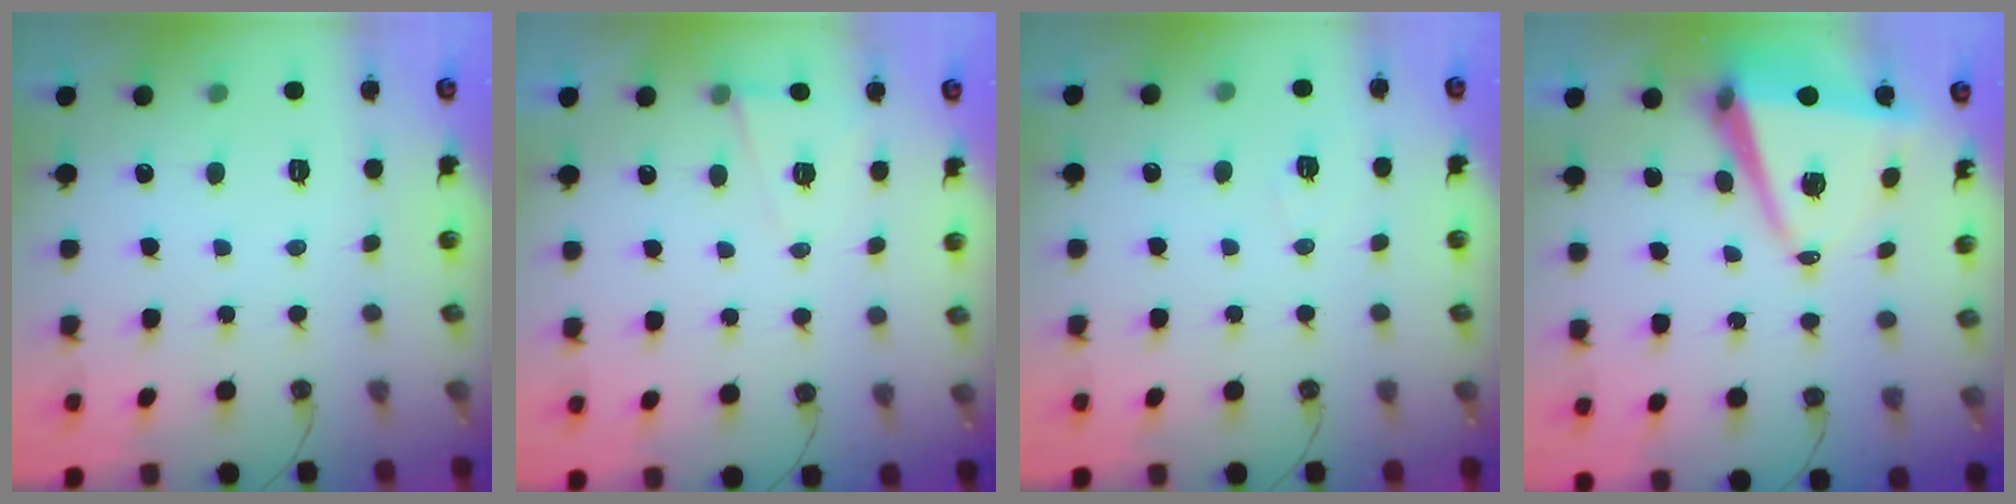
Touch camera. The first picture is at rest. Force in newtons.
{"total": 6.3, "press": 4.4, "slide": 4.6}
{"total": 2.7, "press": 2.3, "slide": 1.4}
{"total": 8.3, "press": 7.3, "slide": 4.1}